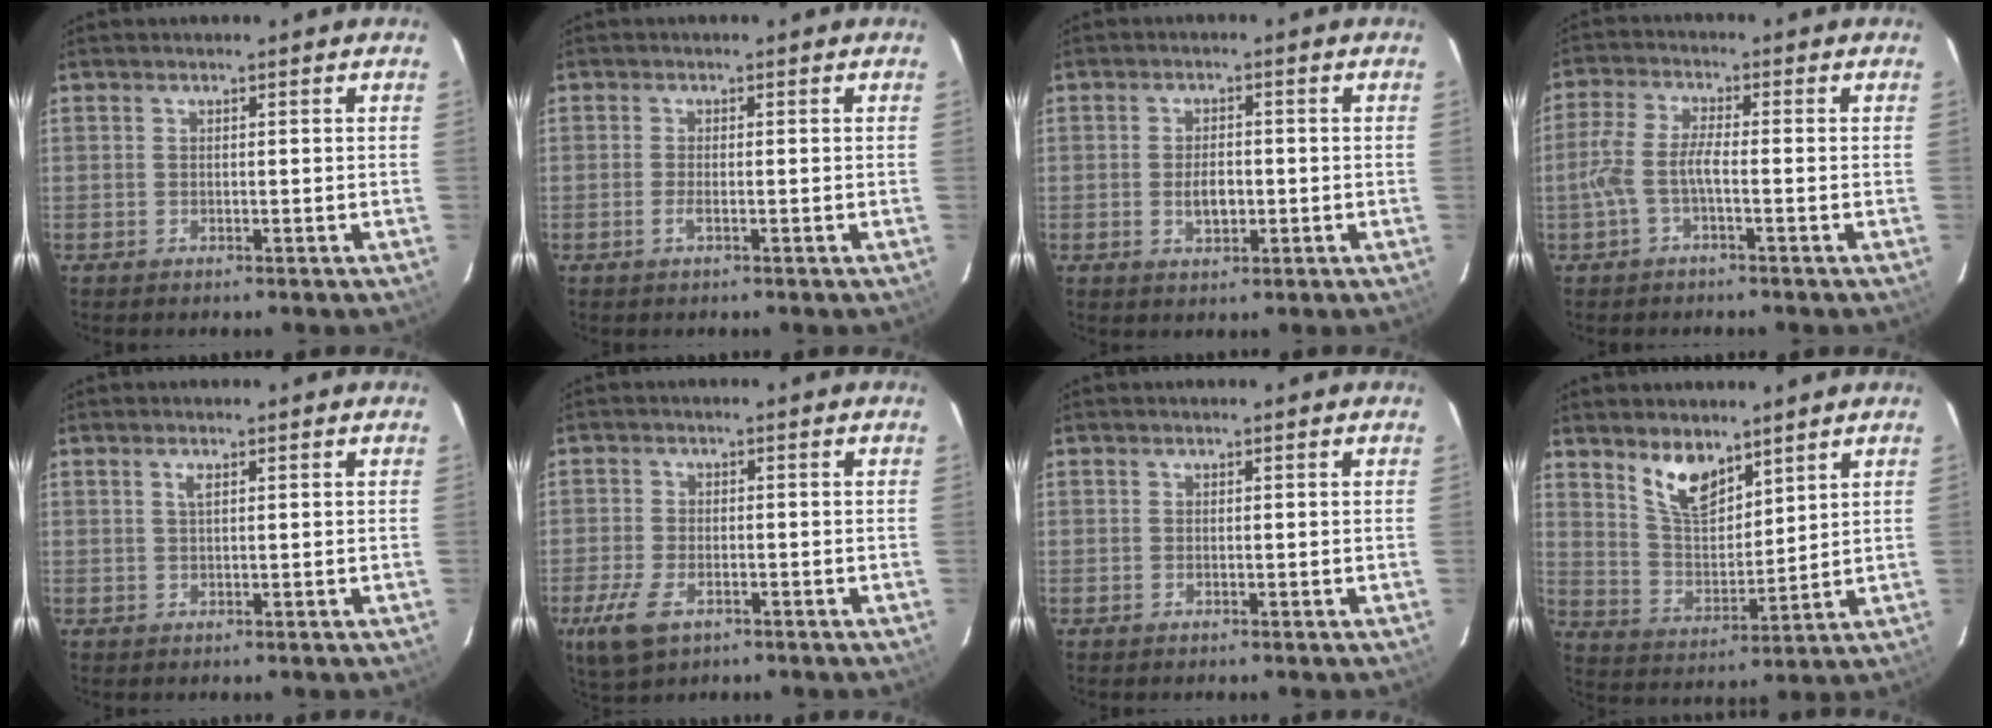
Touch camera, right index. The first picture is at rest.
{"total": 1.5, "force": [-0.7, 0.2, 1.3], "torque": [-0.028, -0.001, -0.013]}
{"total": 4.0, "force": [-0.8, 2.2, 3.2], "torque": [-0.059, -0.003, -0.008]}
{"total": 4.9, "force": [-1.8, 1.0, 4.5], "torque": [-0.106, 0.008, -0.035]}
{"total": 1.1, "force": [0.5, 0.3, 1.0], "torque": [-0.020, 0.002, 0.009]}
{"total": 7.7, "force": [-3.9, 4.0, 5.3], "torque": [-0.132, -0.017, -0.072]}
{"total": 0.0}
{"total": 9.2, "force": [6.4, 4.0, 5.1], "torque": [-0.090, 0.001, 0.130]}